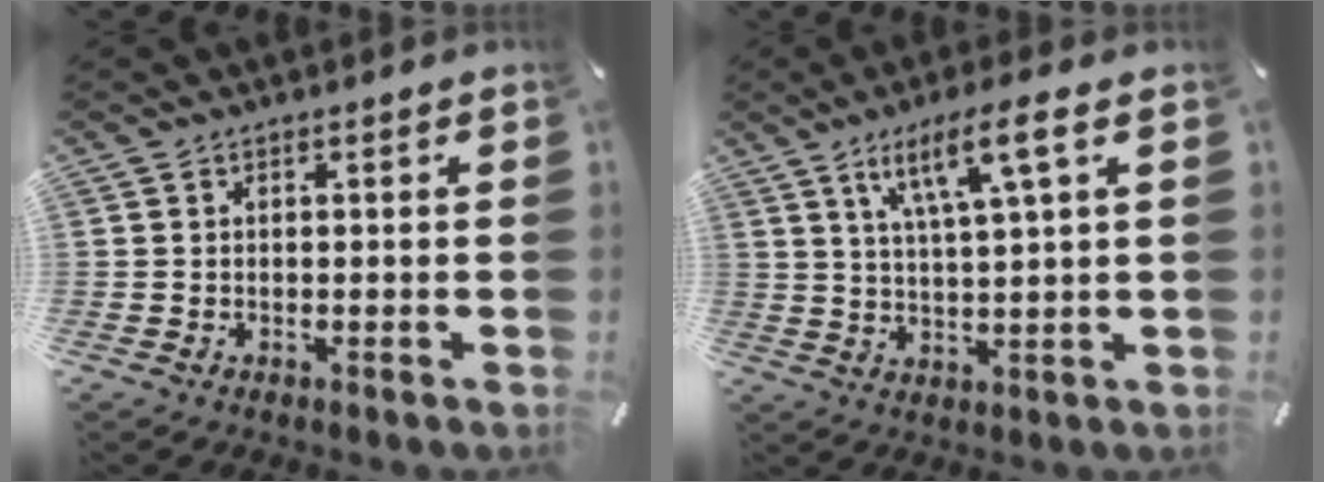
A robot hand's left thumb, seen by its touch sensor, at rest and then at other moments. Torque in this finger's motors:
{"motor_torque": [0.18, 0.12, 1.14, -0.91, 0.47]}